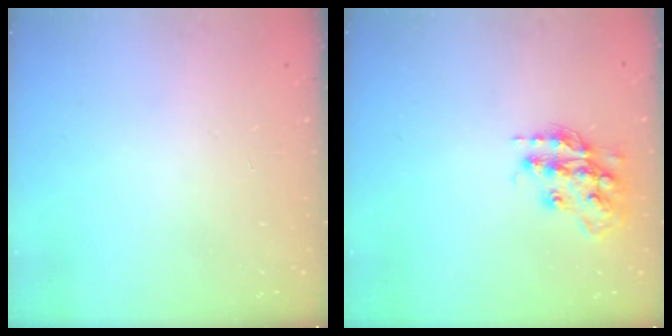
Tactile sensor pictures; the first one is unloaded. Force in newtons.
{"total": 16.0, "press": 16.0, "slide": 1.2}